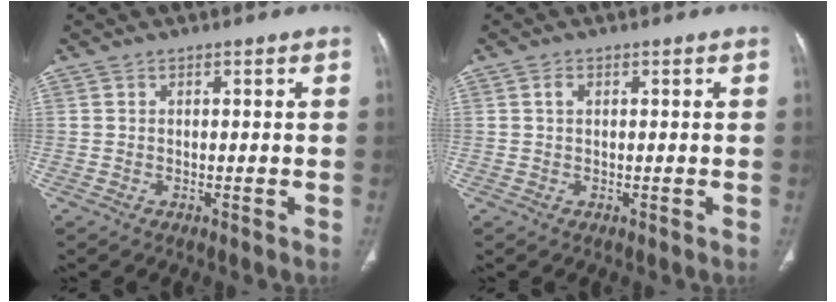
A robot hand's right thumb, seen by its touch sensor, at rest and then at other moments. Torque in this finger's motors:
{"motor_torque": [0.18, 0.47, 0.19, 0.00, 0.02]}